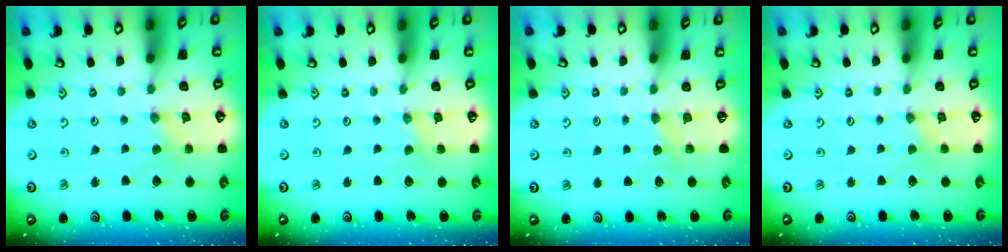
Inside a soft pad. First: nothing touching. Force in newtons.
{"total": 0.0}
{"total": 3.1, "press": 3.0, "slide": 0.6}
{"total": 1.1, "press": 1.1, "slide": 0.2}